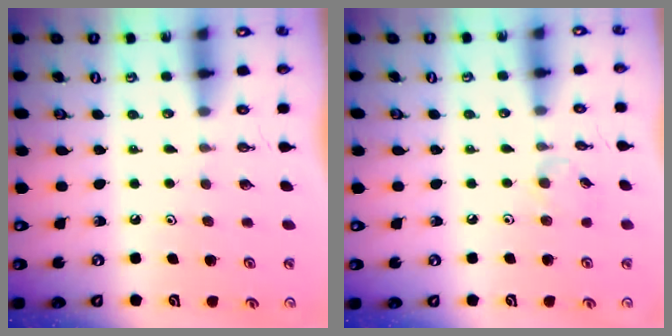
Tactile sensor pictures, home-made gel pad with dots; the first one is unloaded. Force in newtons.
{"total": 4.7, "press": 4.6, "slide": 0.6}